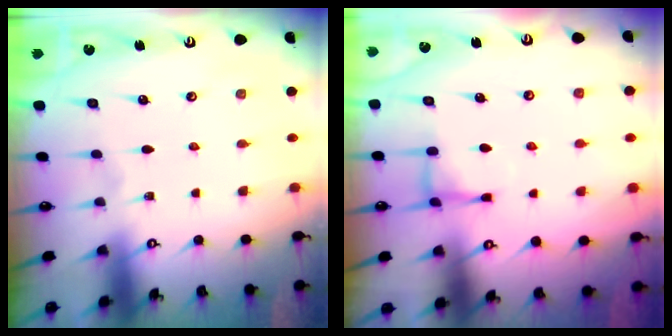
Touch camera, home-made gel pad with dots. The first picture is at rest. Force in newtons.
{"total": 5.4, "press": 5.3, "slide": 0.7}